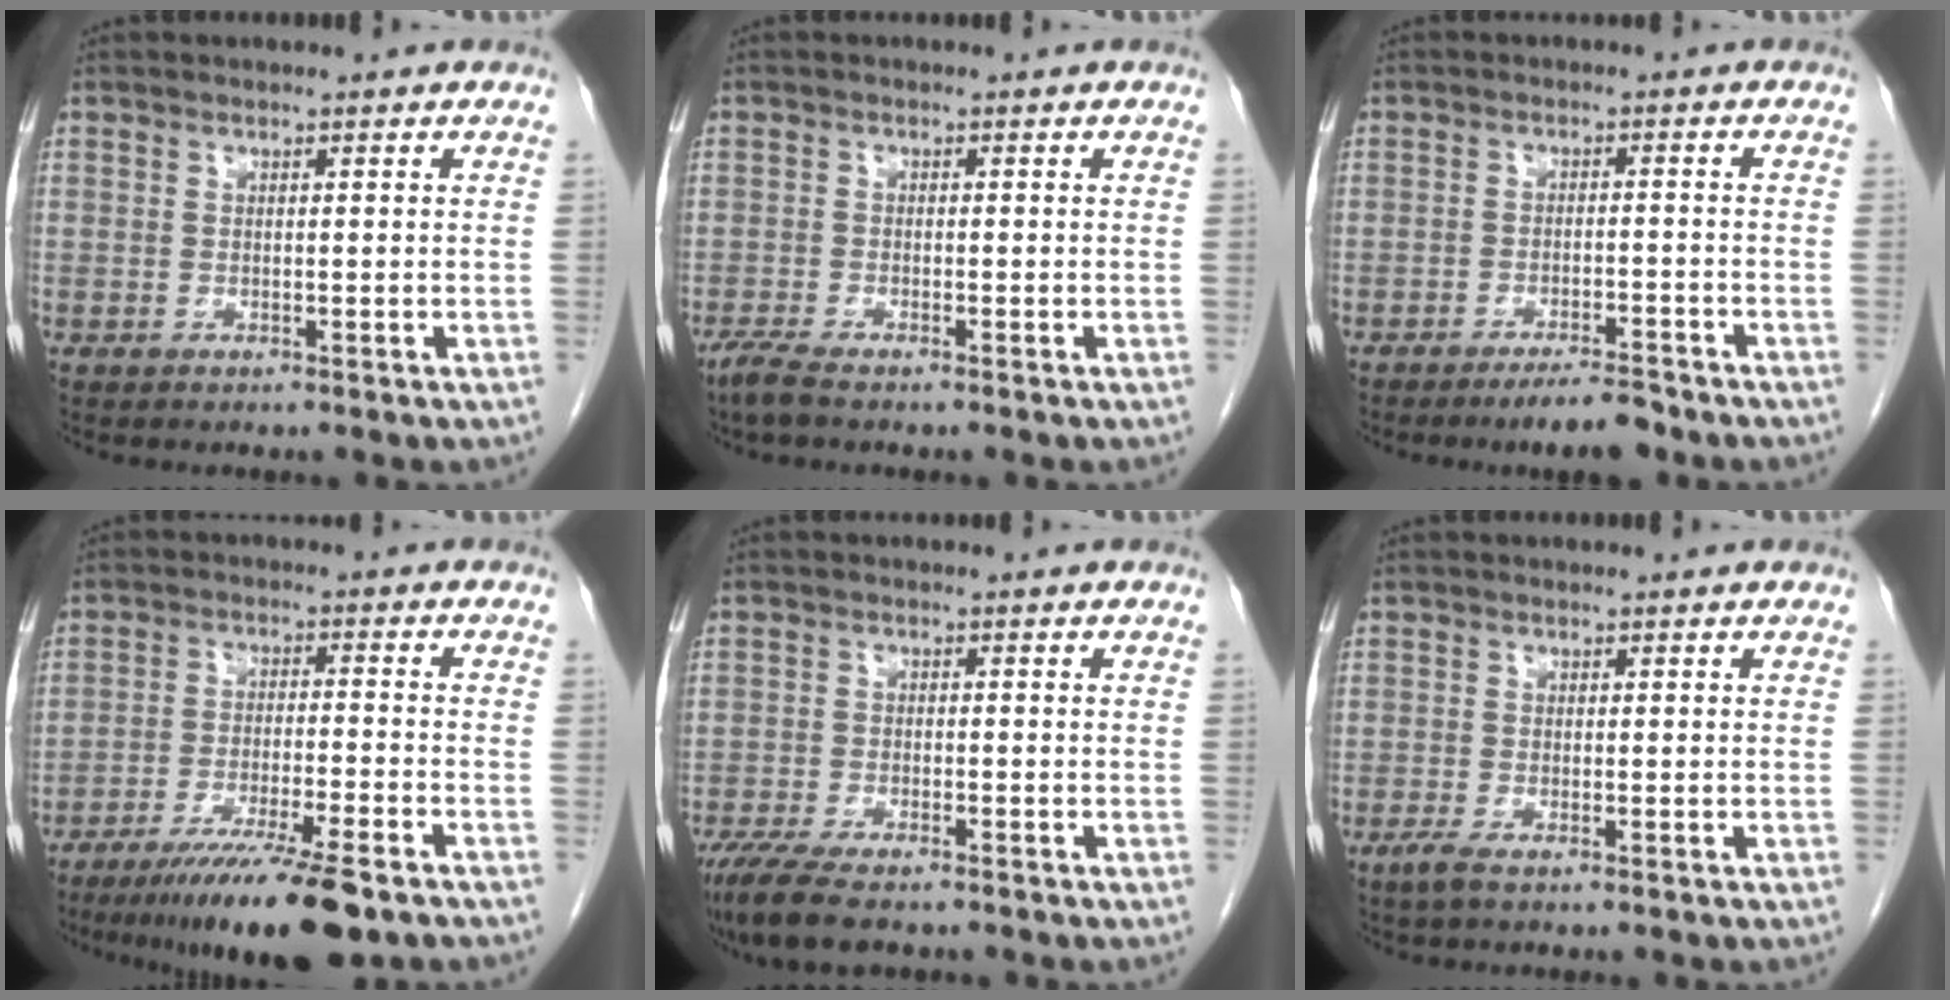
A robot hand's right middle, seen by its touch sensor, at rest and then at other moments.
{"total": 2.3, "force": [-2.0, -0.1, 1.2], "torque": [-0.031, -0.008, -0.045]}
{"total": 5.0, "force": [-4.2, 0.5, 2.7], "torque": [-0.040, -0.008, -0.069]}
{"total": 13.6, "force": [-9.9, 0.7, 9.3], "torque": [-0.144, -0.036, -0.159]}
{"total": 8.6, "force": [-6.7, 2.0, 5.0], "torque": [-0.084, -0.019, -0.112]}
{"total": 1.3, "force": [-0.8, 0.1, 1.0], "torque": [-0.027, -0.007, -0.023]}